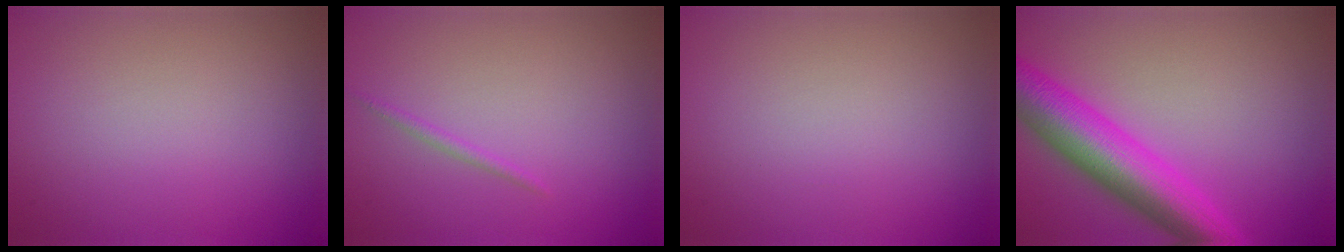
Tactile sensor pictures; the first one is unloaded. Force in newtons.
{"total": 0.8, "press": 0.8, "slide": 0.0}
{"total": 0.0}
{"total": 8.3, "press": 8.3, "slide": 0.2}